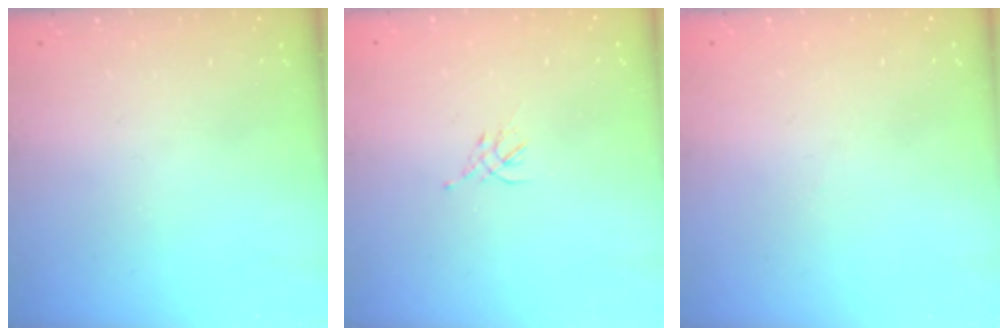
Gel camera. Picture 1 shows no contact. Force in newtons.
{"total": 1.5, "press": 1.4, "slide": 0.6}
{"total": 1.8, "press": 1.6, "slide": 0.6}